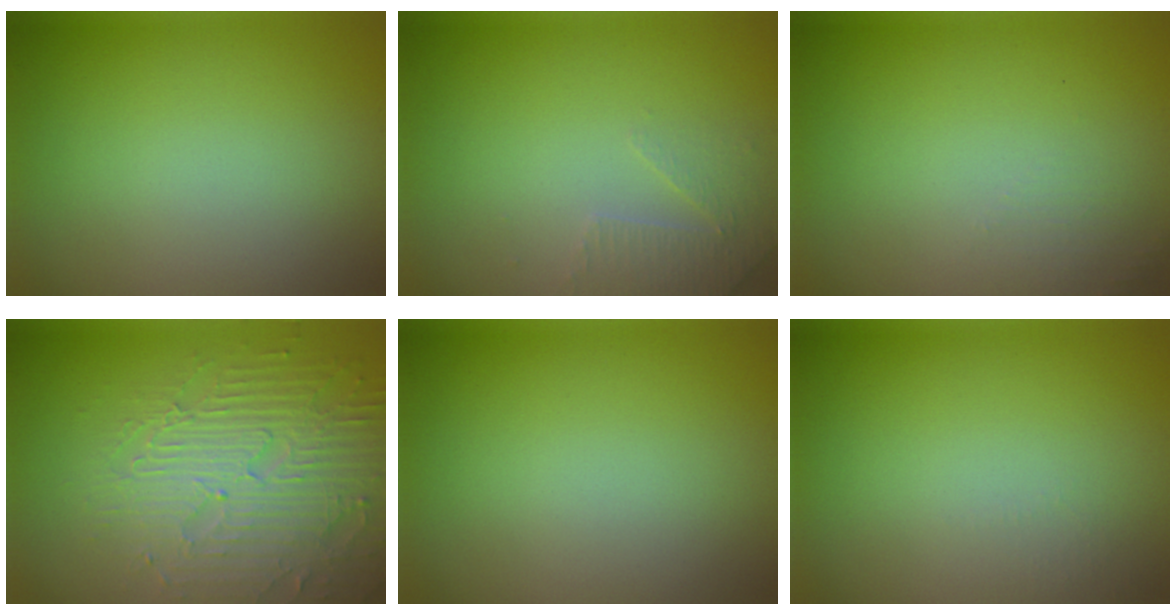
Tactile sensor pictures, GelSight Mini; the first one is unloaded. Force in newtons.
{"total": 1.9, "press": 1.8, "slide": 0.5}
{"total": 1.1, "press": 1.1, "slide": 0.3}
{"total": 6.7, "press": 5.5, "slide": 3.8}
{"total": 0.0}
{"total": 0.6, "press": 0.6, "slide": 0.3}